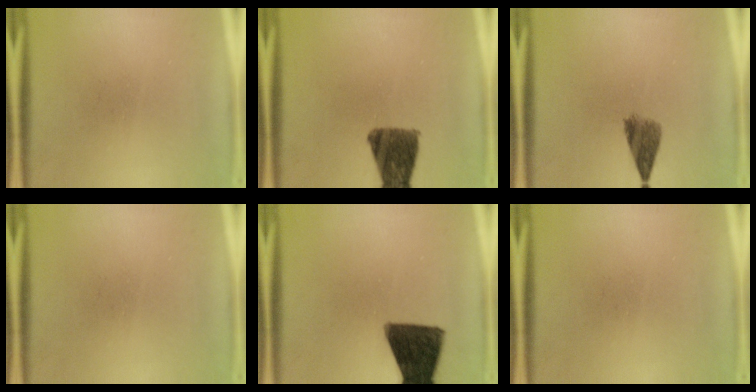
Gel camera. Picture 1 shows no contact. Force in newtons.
{"total": 10.1}
{"total": 4.2}
{"total": 0.0}
{"total": 14.2}
{"total": 0.0}